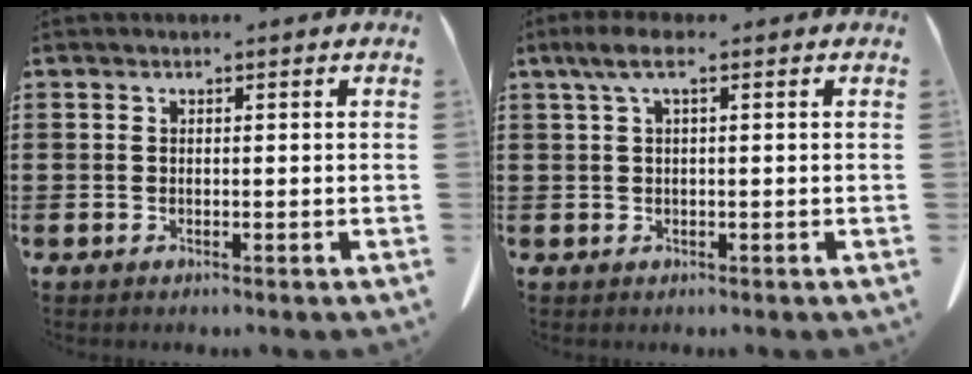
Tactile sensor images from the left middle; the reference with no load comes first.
{"total": 3.4, "force": [0.9, 0.7, 3.2], "torque": [-0.071, 0.000, 0.013]}